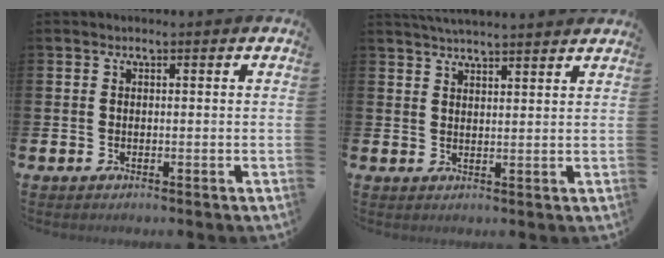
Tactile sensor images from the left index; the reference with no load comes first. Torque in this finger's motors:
{"motor_torque": [1.01, -1.13, 0.25, 0.08]}